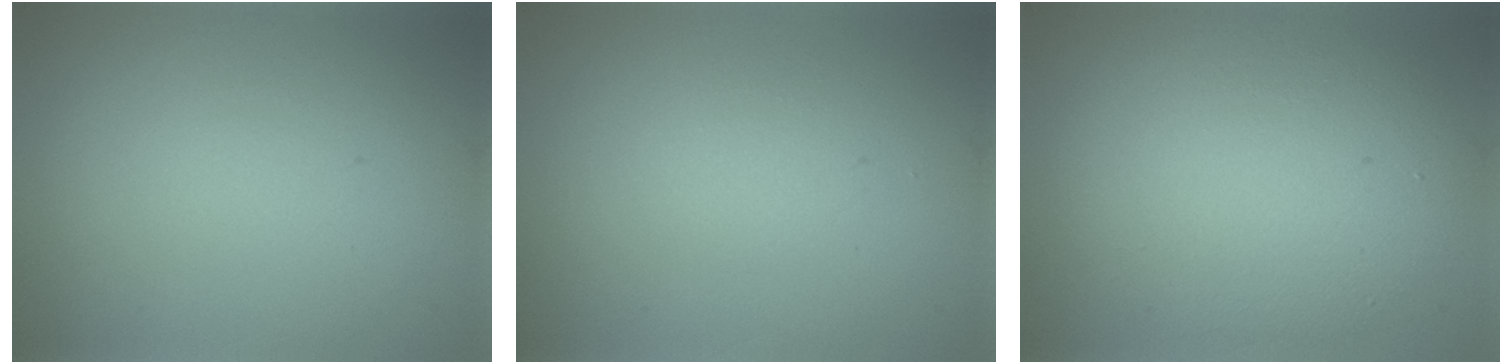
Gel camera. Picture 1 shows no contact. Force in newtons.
{"total": 1.2, "press": 1.2, "slide": 0.1}
{"total": 8.8, "press": 8.8, "slide": 0.7}